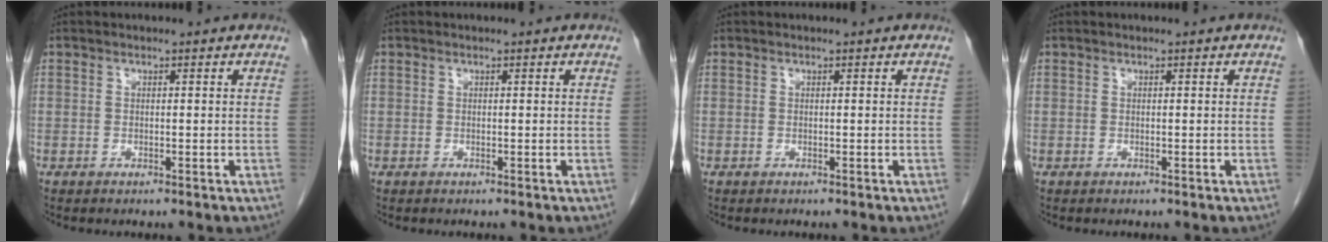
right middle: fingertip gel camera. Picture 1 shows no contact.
{"total": 0.0}
{"total": 0.0}
{"total": 0.0}